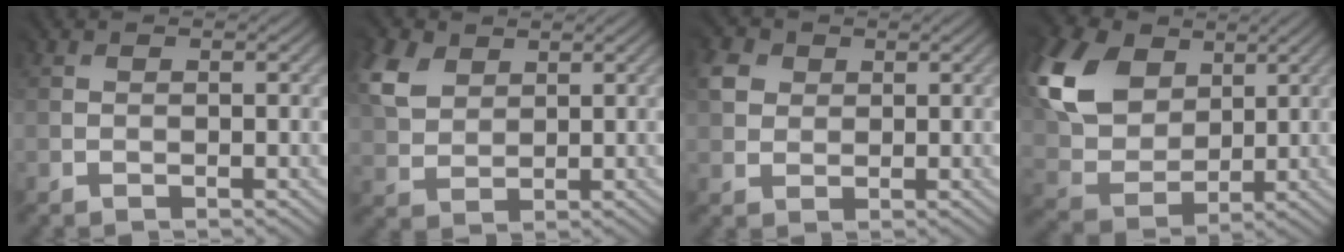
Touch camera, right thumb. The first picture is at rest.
{"total": 6.1, "force": [3.6, 4.3, 2.3], "torque": [-0.097, 0.018, 0.075]}
{"total": 3.4, "force": [1.7, 3.0, 0.1], "torque": [-0.021, 0.002, 0.029]}
{"total": 13.1, "force": [5.9, 9.3, 7.1], "torque": [-0.200, 0.024, 0.110]}